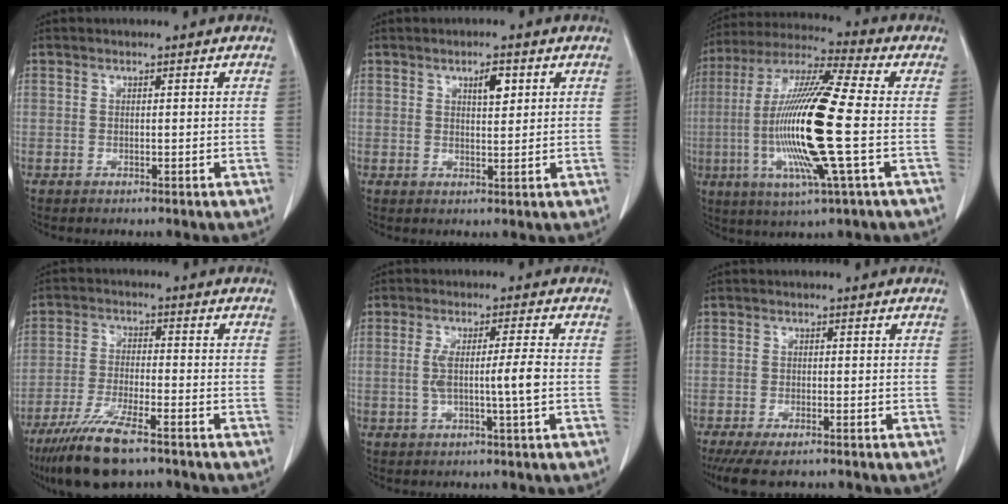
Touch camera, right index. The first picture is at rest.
{"total": 3.1, "force": [1.5, 1.0, 2.6], "torque": [-0.043, -0.003, 0.024]}
{"total": 19.1, "force": [-2.7, 0.6, 18.9], "torque": [-0.389, -0.010, -0.059]}
{"total": 10.9, "force": [-7.8, 1.9, 7.4], "torque": [-0.141, -0.028, -0.138]}
{"total": 5.9, "force": [-0.7, -0.5, 5.9], "torque": [-0.110, 0.002, -0.009]}
{"total": 7.1, "force": [-5.6, 1.8, 3.9], "torque": [-0.057, -0.012, -0.089]}